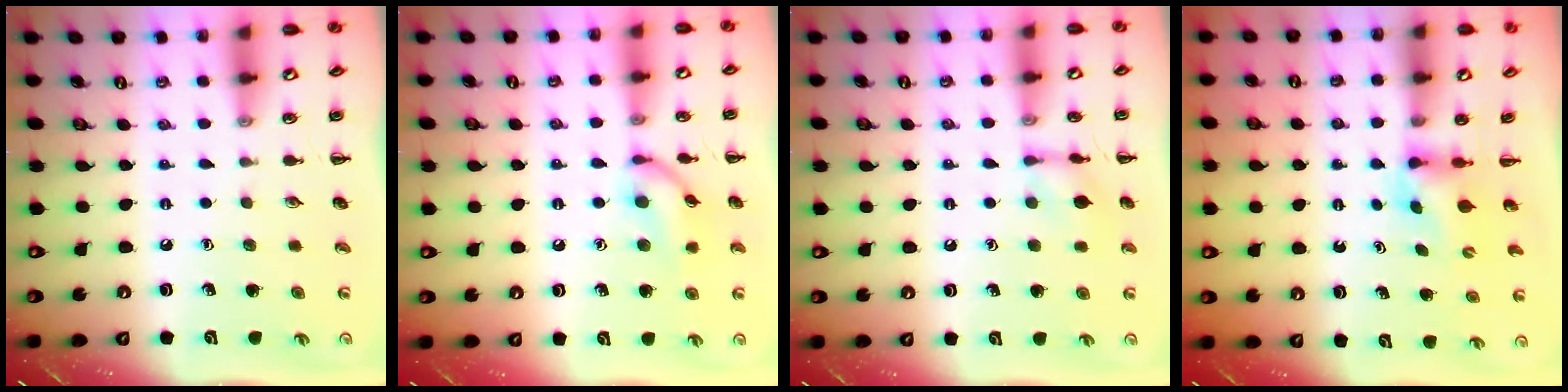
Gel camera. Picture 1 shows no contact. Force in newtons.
{"total": 11.0, "press": 11.0, "slide": 0.6}
{"total": 7.7, "press": 7.7, "slide": 0.5}
{"total": 2.9, "press": 2.6, "slide": 1.2}